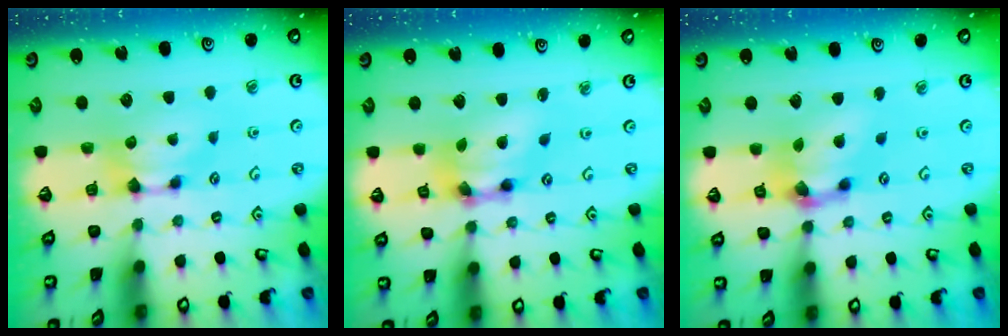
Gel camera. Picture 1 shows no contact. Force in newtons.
{"total": 8.4, "press": 7.8, "slide": 2.9}
{"total": 5.3, "press": 4.9, "slide": 2.0}